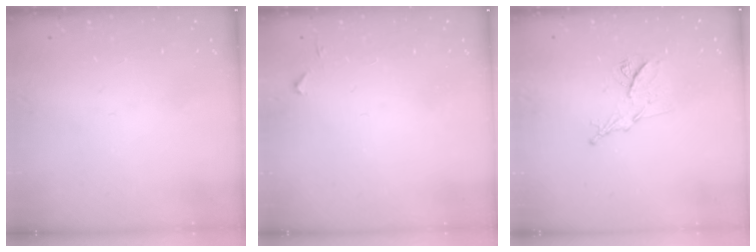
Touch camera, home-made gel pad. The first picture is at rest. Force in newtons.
{"total": 3.7, "press": 3.7, "slide": 0.6}
{"total": 8.6, "press": 8.6, "slide": 0.7}